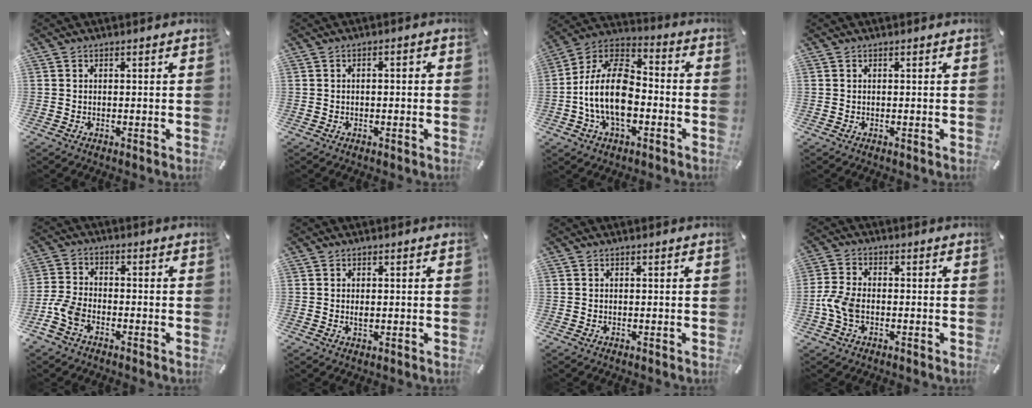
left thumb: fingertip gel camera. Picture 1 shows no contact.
{"total": 1.5, "force": [-0.8, 0.6, 1.2], "torque": [-0.020, 0.004, -0.015]}
{"total": 16.4, "force": [-4.4, 10.0, 12.2], "torque": [-0.259, 0.023, -0.082]}
{"total": 0.0}
{"total": 5.7, "force": [-3.3, 3.5, 3.1], "torque": [-0.074, 0.014, -0.064]}
{"total": 1.4, "force": [0.1, 0.8, 1.1], "torque": [-0.024, 0.002, 0.000]}
{"total": 0.0}
{"total": 6.3, "force": [-1.8, 3.7, 4.7], "torque": [-0.110, 0.004, -0.037]}